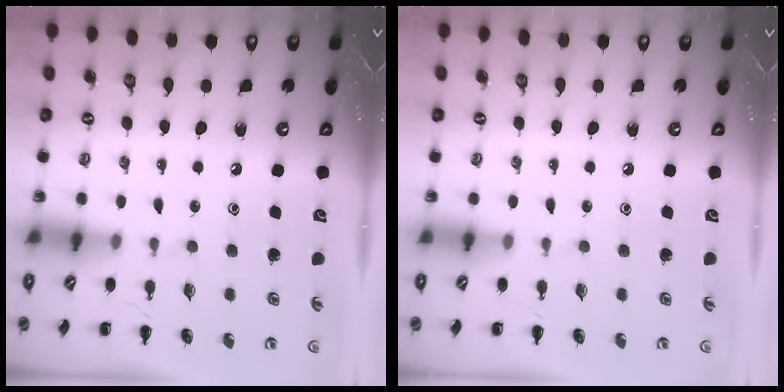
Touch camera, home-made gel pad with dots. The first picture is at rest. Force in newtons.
{"total": 0.0}